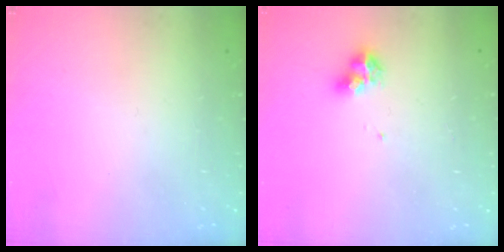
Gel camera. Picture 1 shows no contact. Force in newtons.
{"total": 6.1, "press": 6.1, "slide": 1.0}